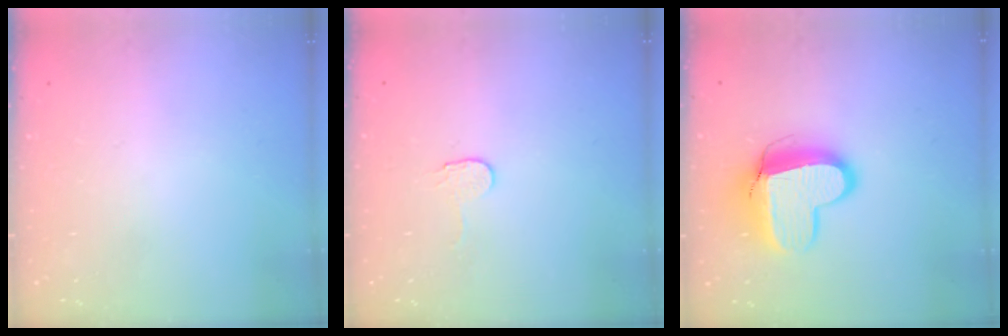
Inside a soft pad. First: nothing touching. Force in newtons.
{"total": 2.9, "press": 2.9, "slide": 0.3}
{"total": 12.8, "press": 12.8, "slide": 1.3}